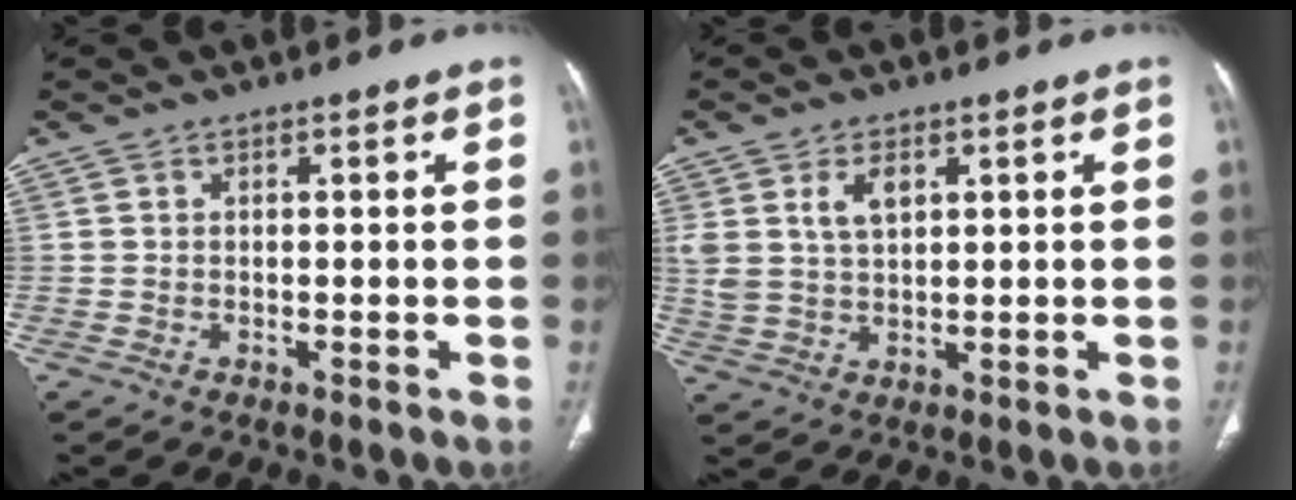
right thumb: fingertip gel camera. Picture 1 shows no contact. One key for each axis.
{"total": 6.0, "fx": 2.5, "fy": 3.4, "fz": 4.2, "tx": -0.076, "ty": -0.007, "tz": 0.056}